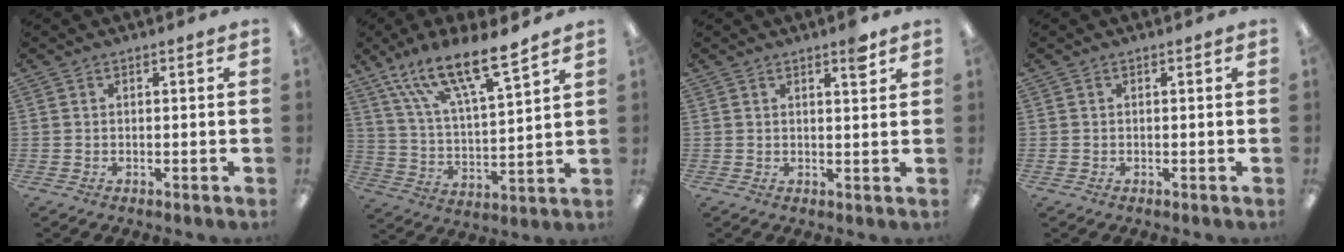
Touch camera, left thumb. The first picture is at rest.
{"total": 16.0, "force": [12.5, 3.7, 9.4], "torque": [-0.172, -0.073, 0.213]}
{"total": 3.7, "force": [2.7, 0.8, 2.4], "torque": [-0.030, -0.011, 0.041]}
{"total": 0.5, "force": [0.0, 0.4, 0.2], "torque": [-0.005, 0.004, -0.001]}